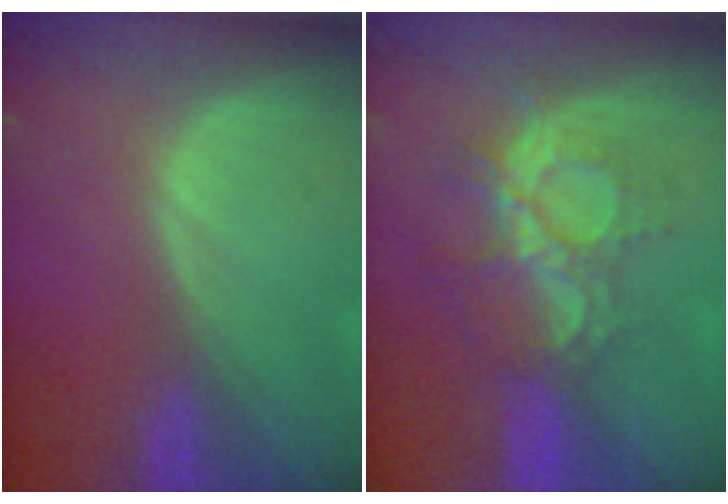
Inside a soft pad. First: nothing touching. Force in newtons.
{"total": 9.2, "press": 7.8, "slide": 4.8}